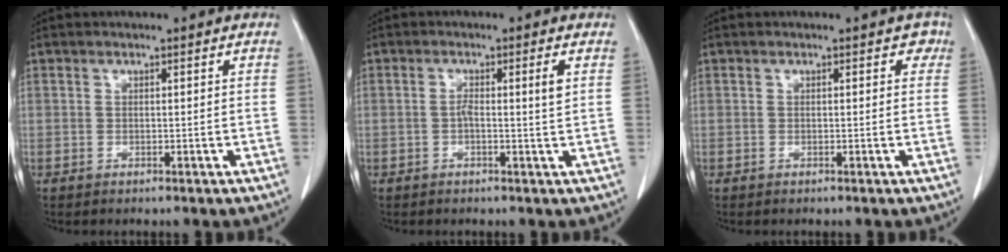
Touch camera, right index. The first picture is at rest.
{"total": 3.1, "force": [0.2, -0.2, 3.1], "torque": [-0.055, 0.002, 0.003]}
{"total": 1.0, "force": [0.4, 0.7, 0.6], "torque": [0.004, 0.005, -0.003]}